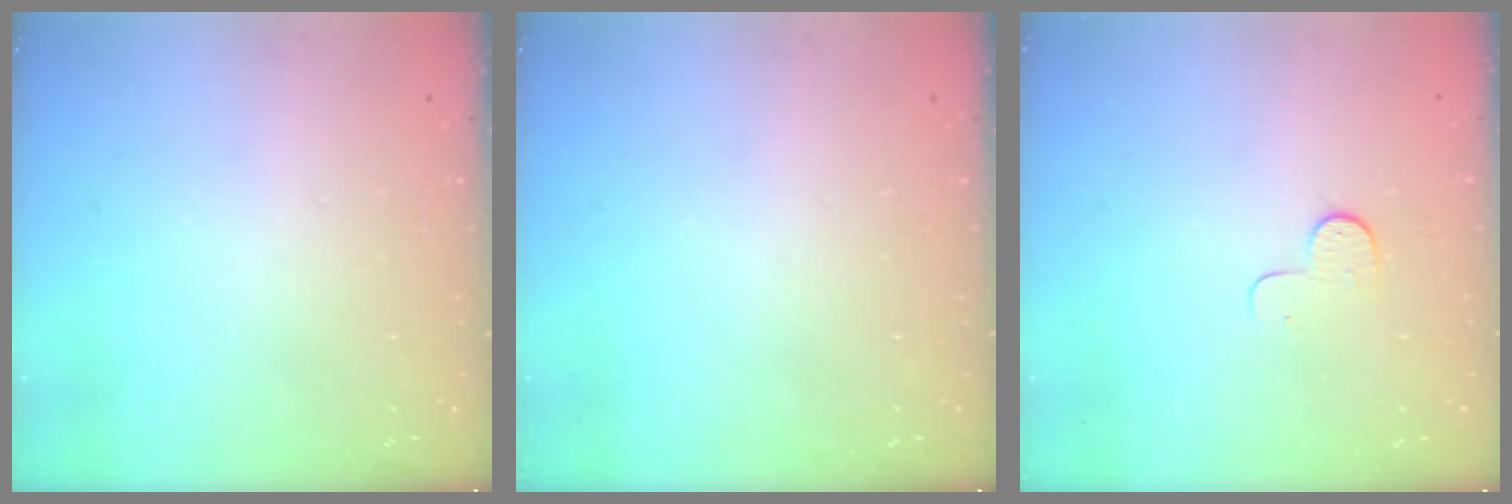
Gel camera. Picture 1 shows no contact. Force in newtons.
{"total": 0.0}
{"total": 4.8, "press": 4.8, "slide": 0.4}